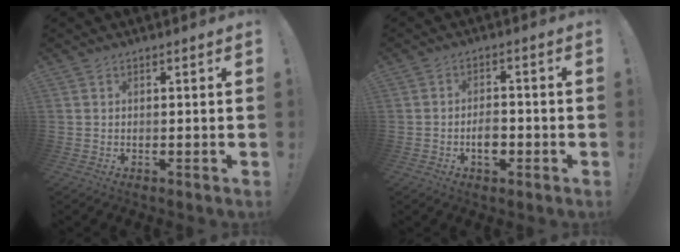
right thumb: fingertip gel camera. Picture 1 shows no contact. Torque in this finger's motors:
{"motor_torque": [0.88, 0.61, 0.37, -0.43, 0.00]}